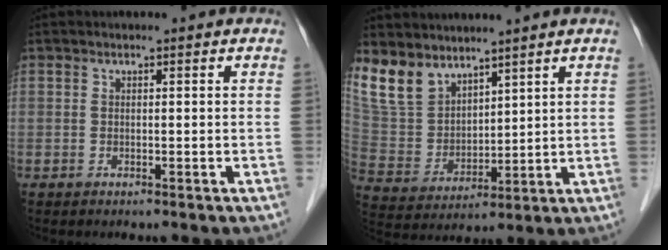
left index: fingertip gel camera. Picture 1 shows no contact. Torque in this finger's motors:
{"motor_torque": [0.80, -0.66, 0.04, -0.06]}